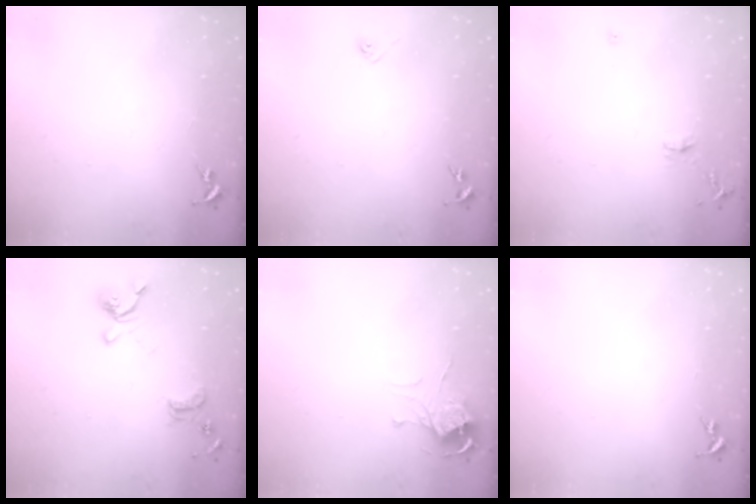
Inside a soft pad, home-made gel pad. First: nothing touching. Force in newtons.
{"total": 2.9, "press": 2.8, "slide": 0.8}
{"total": 6.9, "press": 6.9, "slide": 0.9}
{"total": 14.2, "press": 14.1, "slide": 1.6}
{"total": 7.0, "press": 7.0, "slide": 0.6}
{"total": 0.0}